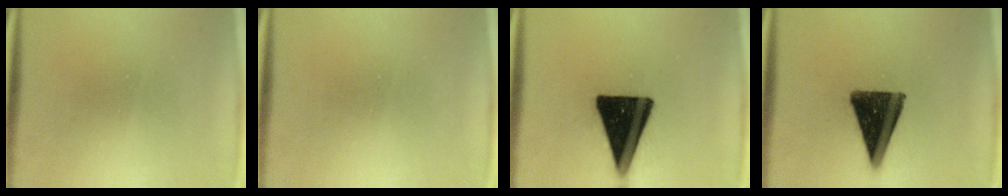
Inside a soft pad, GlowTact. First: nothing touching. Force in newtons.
{"total": 0.0}
{"total": 19.4}
{"total": 12.7}